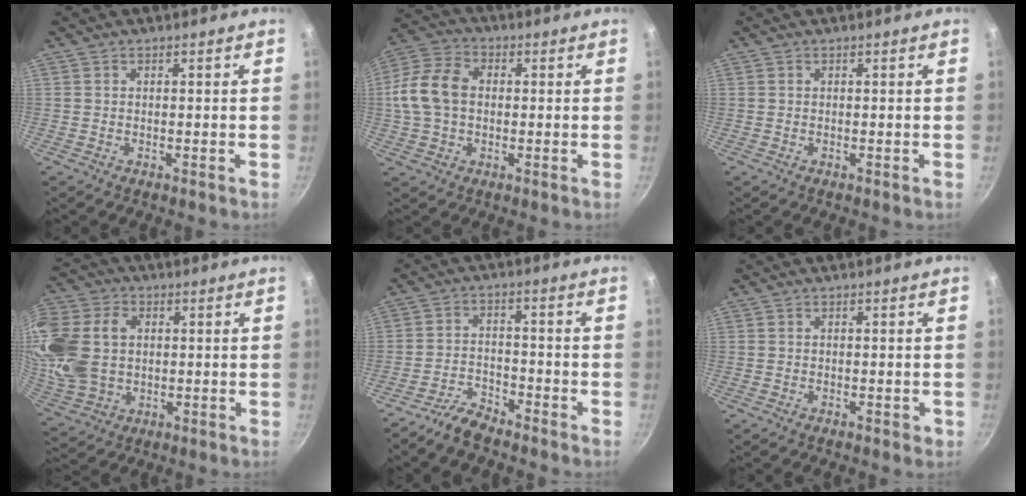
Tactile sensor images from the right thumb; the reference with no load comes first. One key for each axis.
{"total": 11.5, "fx": 0.4, "fy": 8.3, "fz": 8.0, "tx": -0.140, "ty": 0.024, "tz": -0.004}
{"total": 0.0}
{"total": 21.2, "fx": 2.9, "fy": 15.9, "fz": 13.7, "tx": -0.308, "ty": 0.013, "tz": 0.061}
{"total": 5.1, "fx": -4.6, "fy": 1.4, "fz": 1.8, "tx": -0.036, "ty": 0.035, "tz": -0.093}
{"total": 0.7, "fx": -0.2, "fy": 0.5, "fz": 0.5, "tx": -0.001, "ty": 0.001, "tz": -0.002}